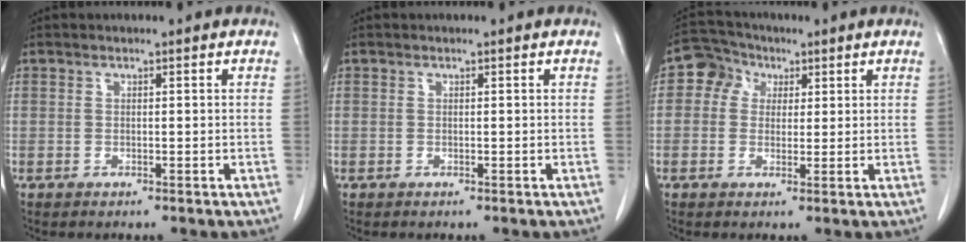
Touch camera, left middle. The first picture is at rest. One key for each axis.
{"total": 0.0}
{"total": 4.7, "fx": 1.5, "fy": 4.1, "fz": 1.6, "tx": -0.033, "ty": 0.024, "tz": 0.025}